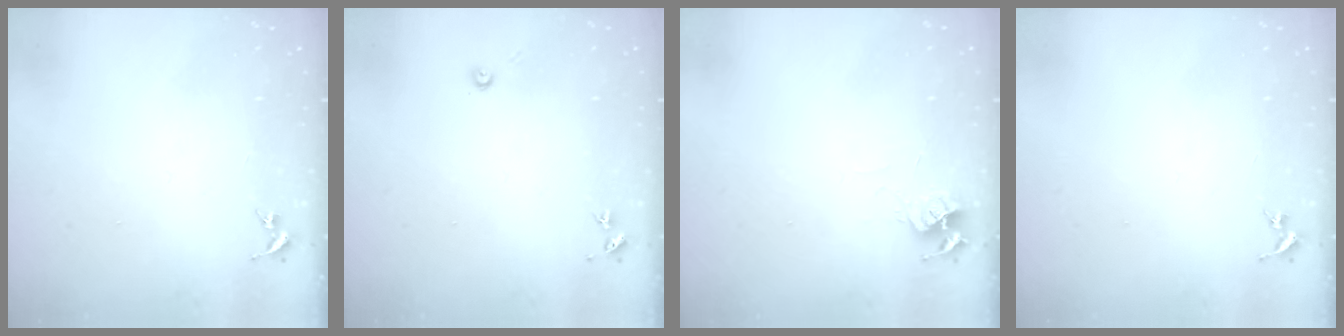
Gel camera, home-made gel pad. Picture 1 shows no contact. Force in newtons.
{"total": 3.5, "press": 3.5, "slide": 0.2}
{"total": 6.0, "press": 6.0, "slide": 0.6}
{"total": 0.0}